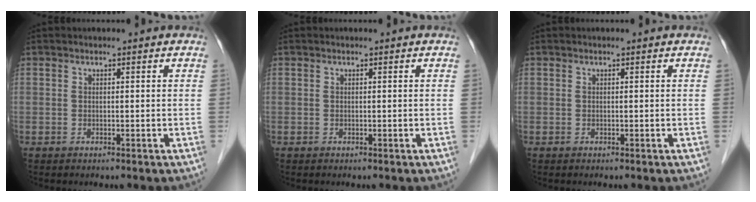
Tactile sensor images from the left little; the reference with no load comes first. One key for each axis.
{"total": 0.0}
{"total": 0.0}